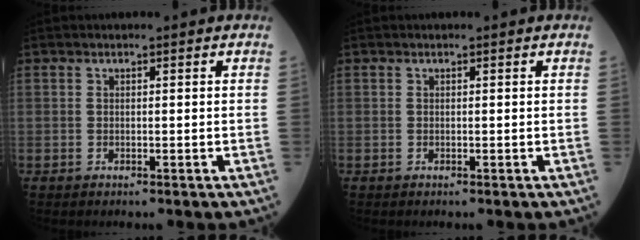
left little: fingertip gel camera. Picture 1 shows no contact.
{"total": 0.0}